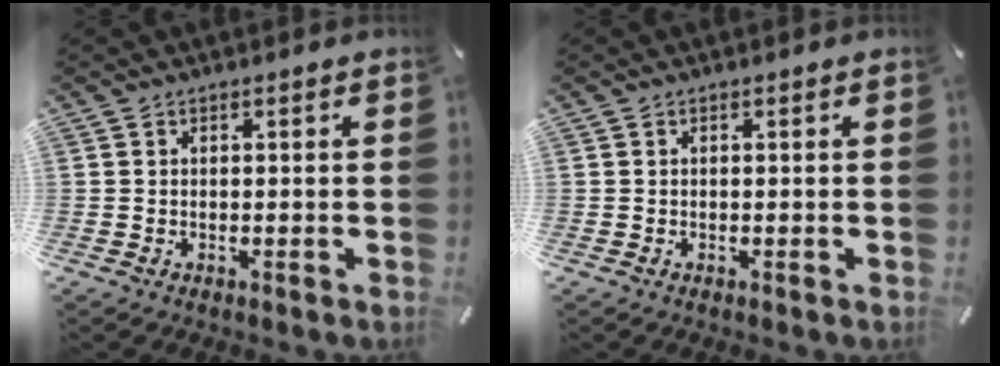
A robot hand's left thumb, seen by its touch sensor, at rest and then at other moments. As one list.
[{"total": 0.0}]